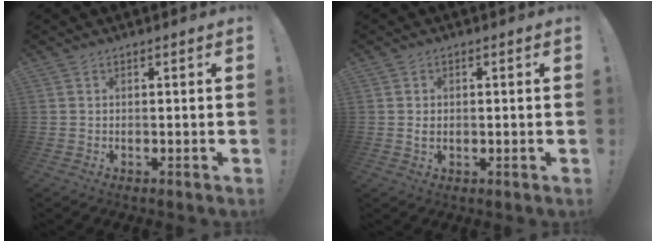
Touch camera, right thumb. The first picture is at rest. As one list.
[{"total": 1.9, "force": [0.2, 1.6, 0.9], "torque": [-0.007, 0.003, 0.003]}]